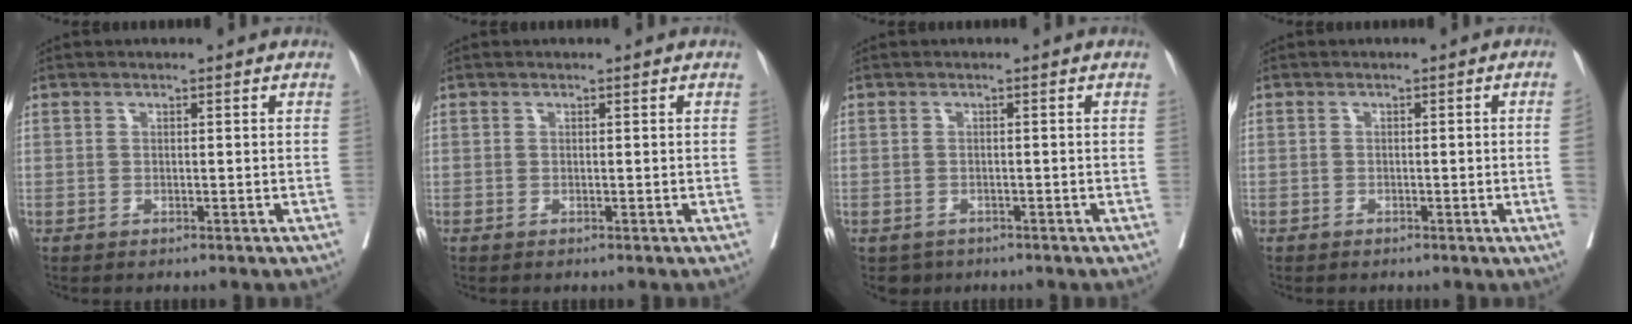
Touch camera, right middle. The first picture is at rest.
{"total": 0.0}
{"total": 2.1, "force": [-1.5, 1.5, 0.2], "torque": [-0.004, 0.003, -0.021]}
{"total": 2.2, "force": [-0.5, -0.7, 2.0], "torque": [-0.026, 0.001, -0.007]}